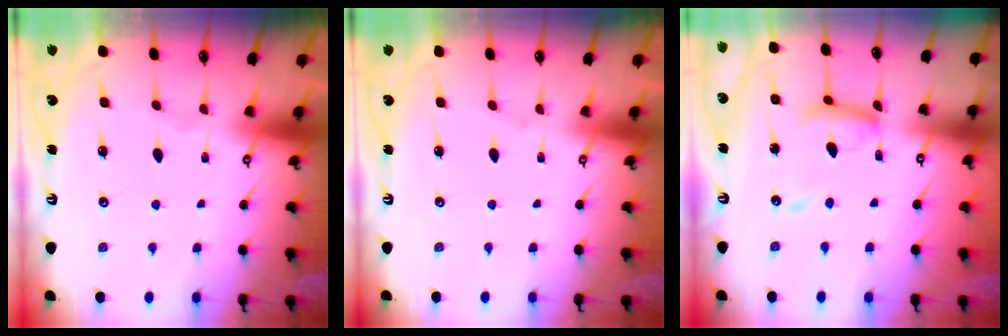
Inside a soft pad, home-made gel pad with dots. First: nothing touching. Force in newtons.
{"total": 0.0}
{"total": 12.6, "press": 12.6, "slide": 1.1}